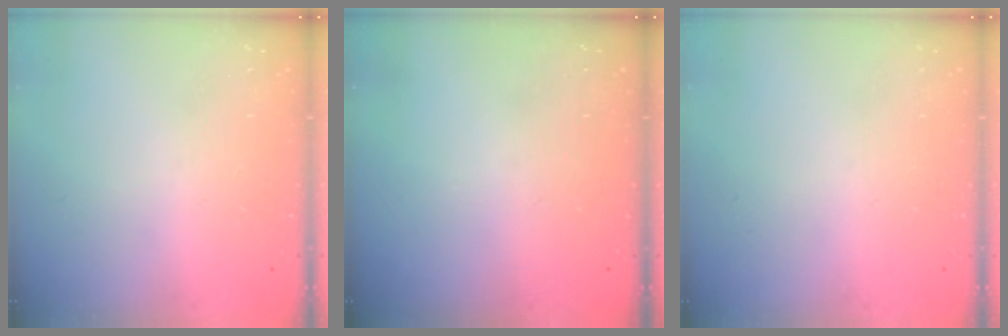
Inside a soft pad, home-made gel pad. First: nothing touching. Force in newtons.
{"total": 0.0}
{"total": 0.0}